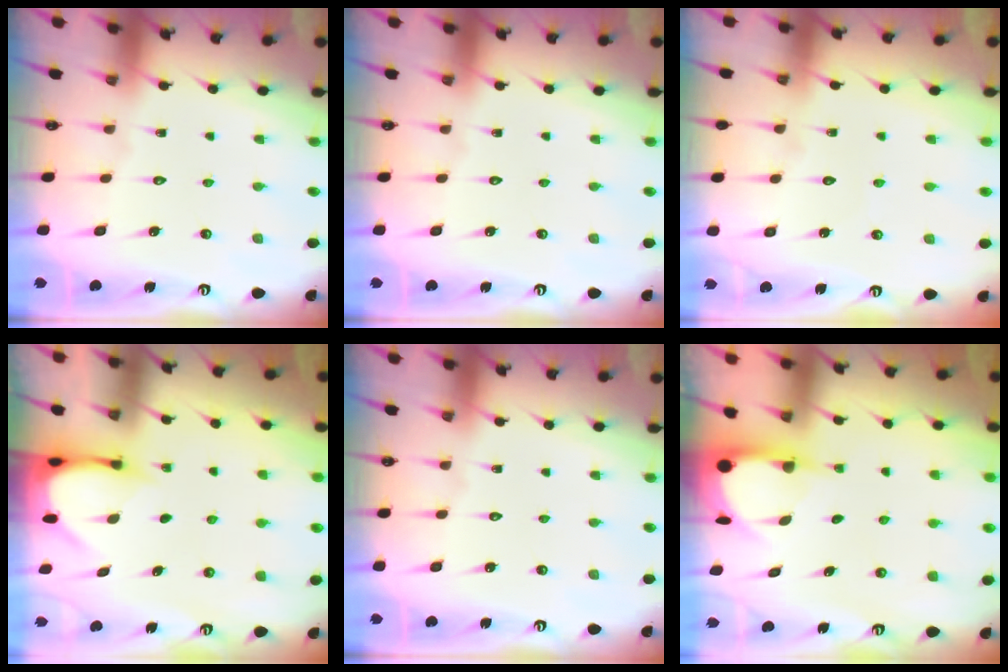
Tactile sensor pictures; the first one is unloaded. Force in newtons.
{"total": 0.0}
{"total": 2.6, "press": 2.6, "slide": 0.3}
{"total": 3.7, "press": 3.7, "slide": 0.3}
{"total": 0.0}
{"total": 4.0, "press": 3.9, "slide": 0.3}